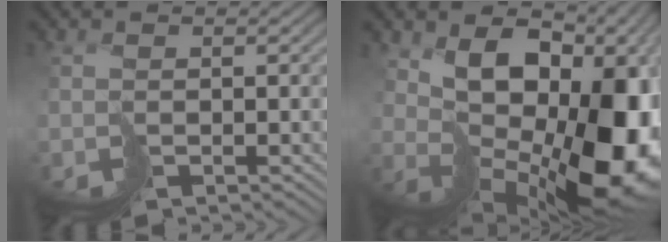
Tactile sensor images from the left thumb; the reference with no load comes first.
{"total": 17.4, "force": [1.8, 10.7, 13.6], "torque": [-0.155, -0.033, 0.073]}